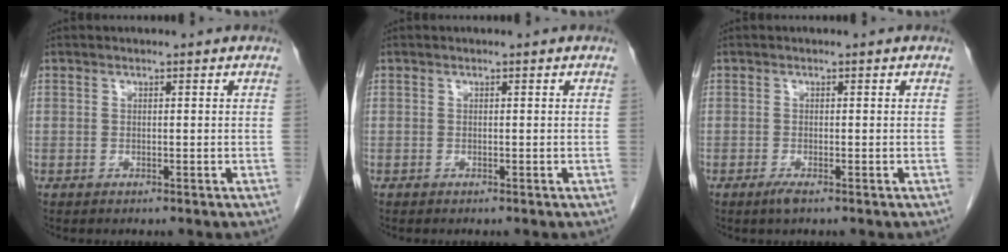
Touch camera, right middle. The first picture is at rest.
{"total": 0.0}
{"total": 1.3, "force": [-0.9, 0.1, 1.0], "torque": [-0.023, -0.004, -0.017]}